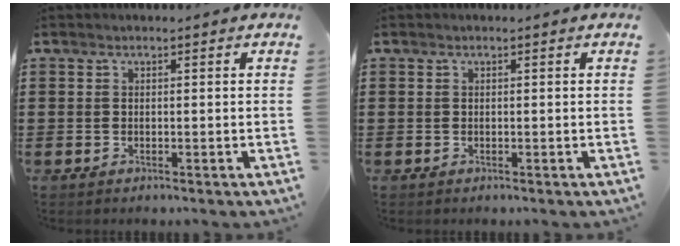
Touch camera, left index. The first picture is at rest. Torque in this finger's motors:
{"motor_torque": [0.00, 0.00, 0.00, -0.01]}